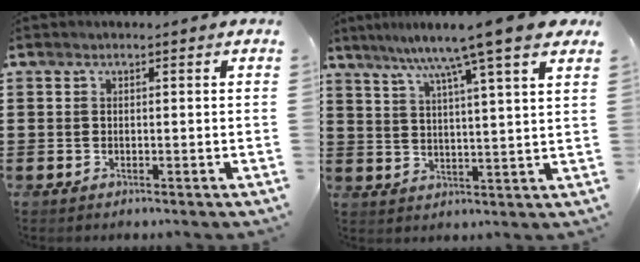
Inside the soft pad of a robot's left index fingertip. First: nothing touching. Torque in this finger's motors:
{"motor_torque": [2.14, 0.00, 1.05, 0.21]}